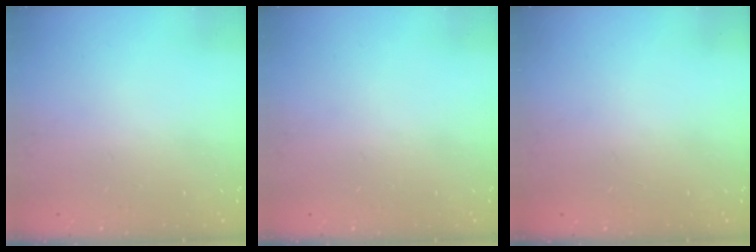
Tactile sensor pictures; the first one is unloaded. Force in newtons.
{"total": 0.0}
{"total": 0.0}